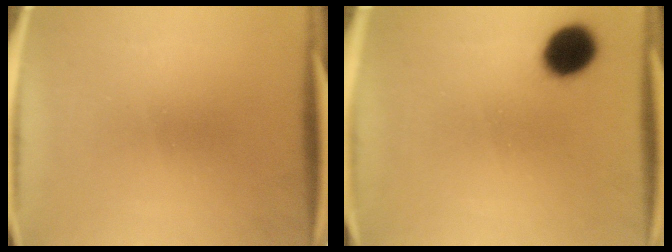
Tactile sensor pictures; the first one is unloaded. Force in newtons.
{"total": 9.1}